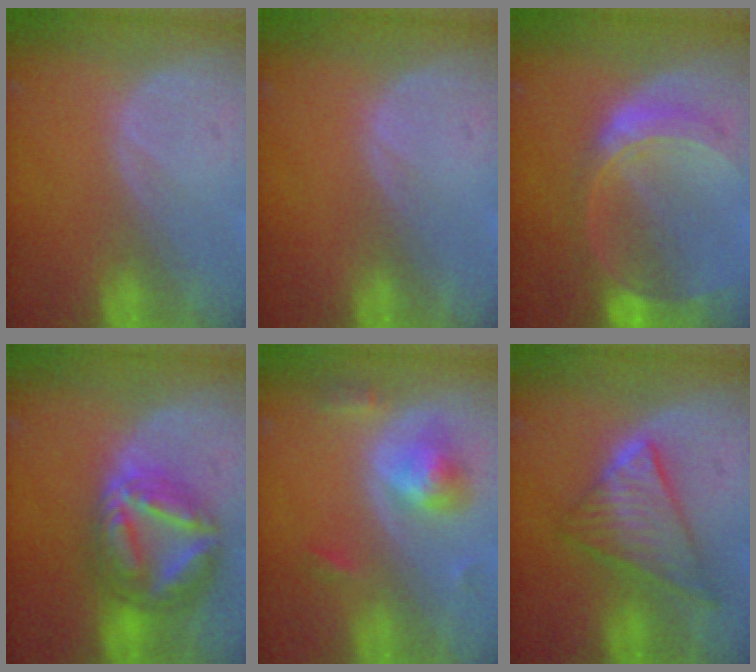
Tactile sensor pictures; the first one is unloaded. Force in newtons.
{"total": 0.0}
{"total": 7.6, "press": 6.6, "slide": 3.7}
{"total": 9.0, "press": 8.9, "slide": 0.8}
{"total": 5.6, "press": 5.2, "slide": 2.0}
{"total": 7.5, "press": 7.5, "slide": 0.4}